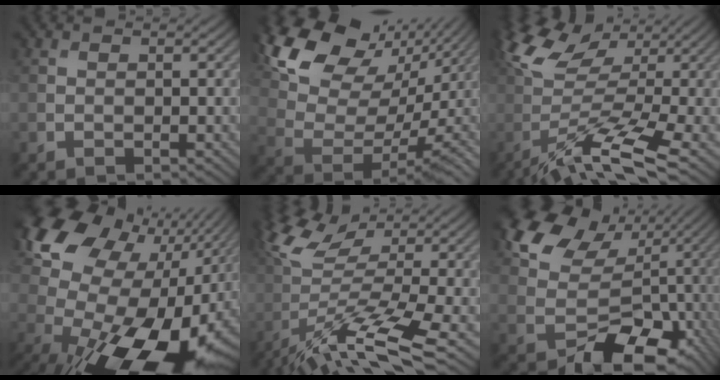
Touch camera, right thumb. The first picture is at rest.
{"total": 14.3, "force": [8.9, 7.3, 8.6], "torque": [-0.176, 0.031, 0.155]}
{"total": 12.6, "force": [-1.5, 5.0, 11.5], "torque": [-0.235, 0.009, -0.020]}
{"total": 19.7, "force": [1.0, 12.6, 15.1], "torque": [-0.243, -0.019, 0.033]}
{"total": 12.4, "force": [-3.4, 4.2, 11.2], "torque": [-0.238, 0.015, -0.055]}
{"total": 13.4, "force": [0.8, 10.0, 8.9], "torque": [-0.145, -0.008, 0.054]}